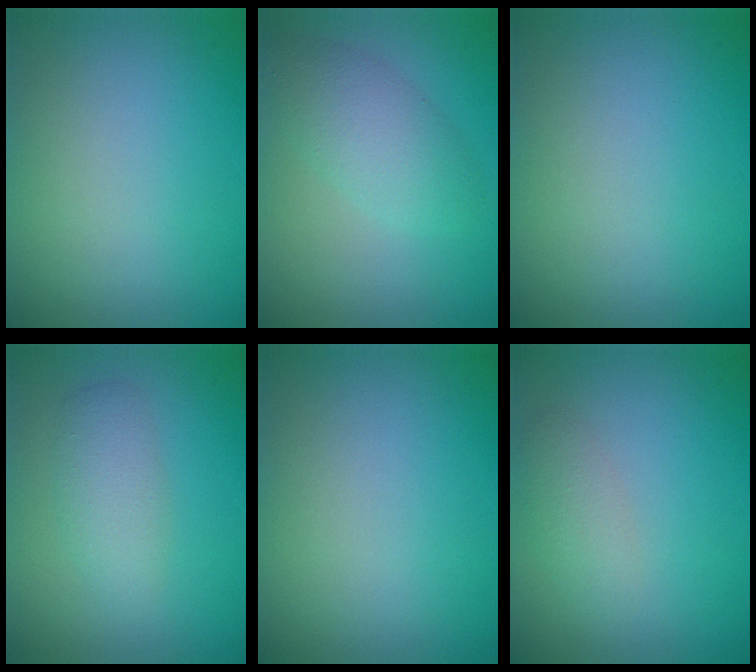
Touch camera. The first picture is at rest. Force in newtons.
{"total": 3.5, "press": 3.5, "slide": 0.1}
{"total": 0.0}
{"total": 2.5, "press": 2.5, "slide": 0.0}
{"total": 0.0}
{"total": 1.7, "press": 1.7, "slide": 0.1}